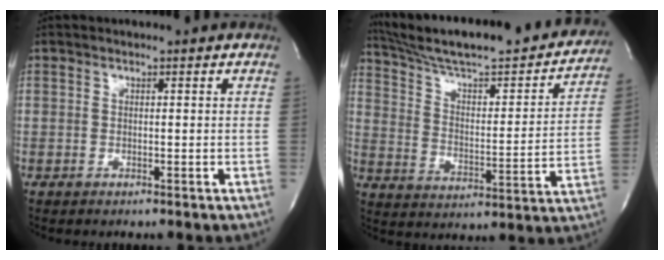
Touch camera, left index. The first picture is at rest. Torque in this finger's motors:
{"motor_torque": [0.00, -0.01, 0.09, 0.09]}